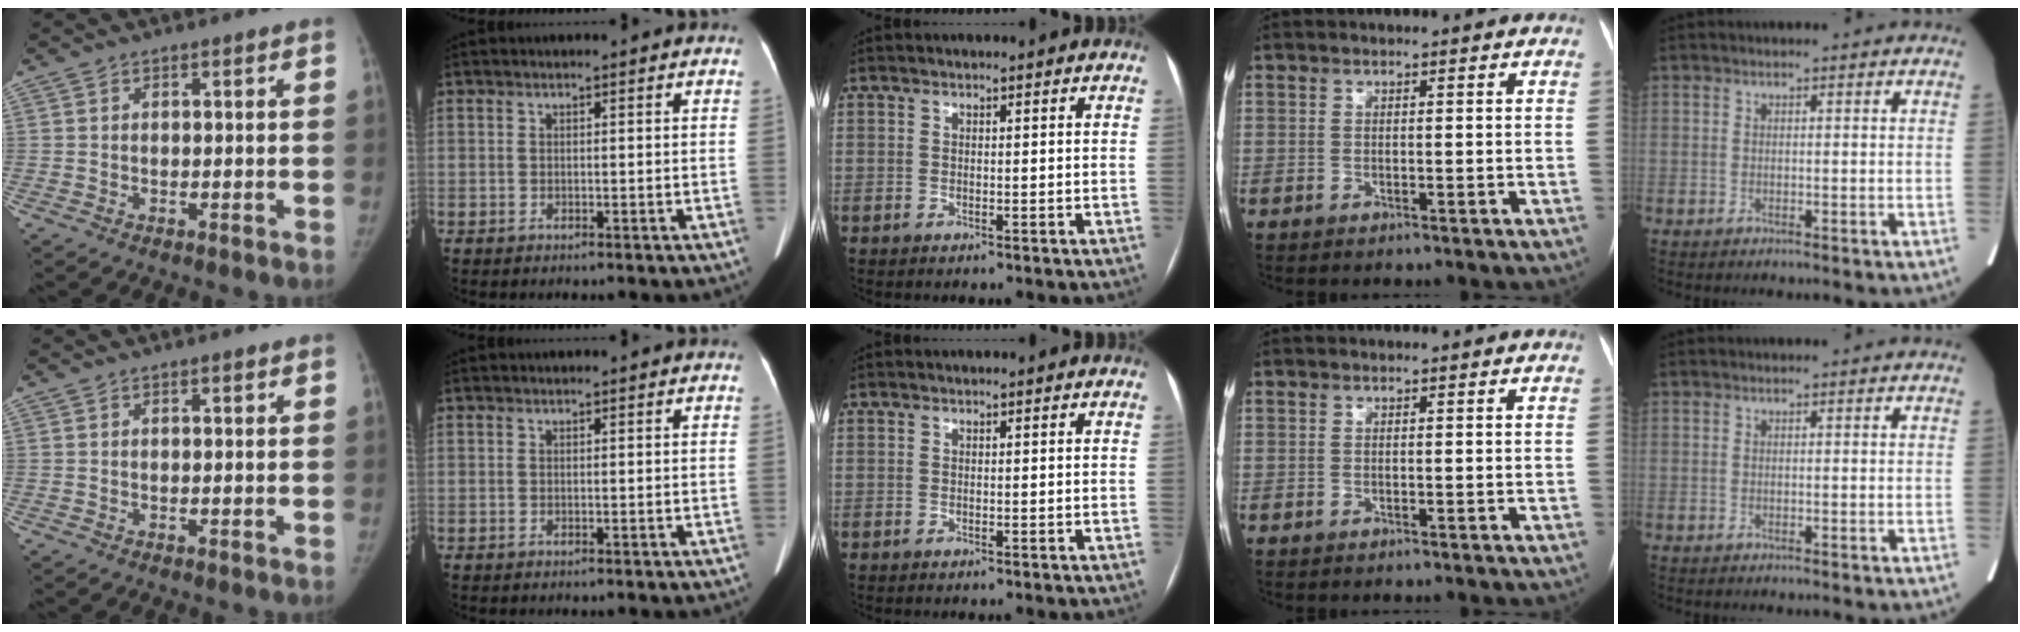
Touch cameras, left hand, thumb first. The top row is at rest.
{"thumb": {"total": 0.8, "force": [0.5, 0.3, 0.5], "torque": [-0.004, -0.001, 0.008]}}